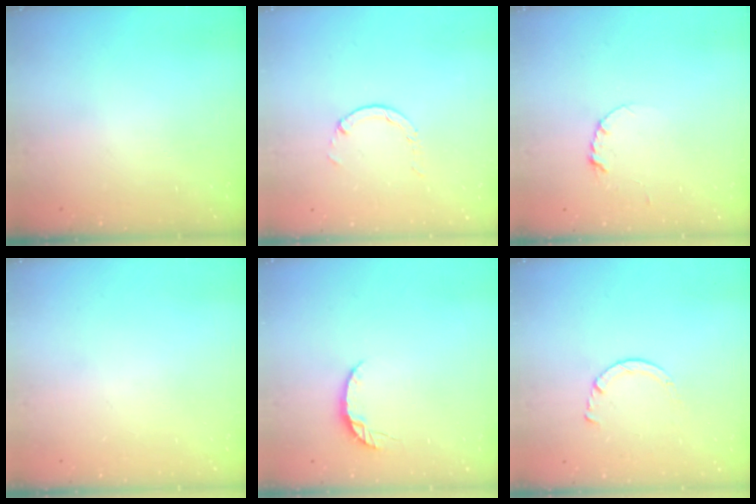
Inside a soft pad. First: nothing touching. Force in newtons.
{"total": 0.6, "press": 0.6, "slide": 0.2}
{"total": 3.5, "press": 3.5, "slide": 0.4}
{"total": 0.0}
{"total": 4.6, "press": 4.6, "slide": 0.6}
{"total": 2.9, "press": 2.8, "slide": 0.3}